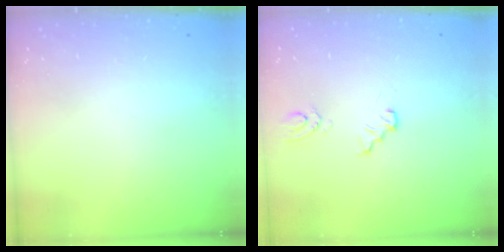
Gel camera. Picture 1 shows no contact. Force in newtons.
{"total": 4.6, "press": 4.6, "slide": 0.3}